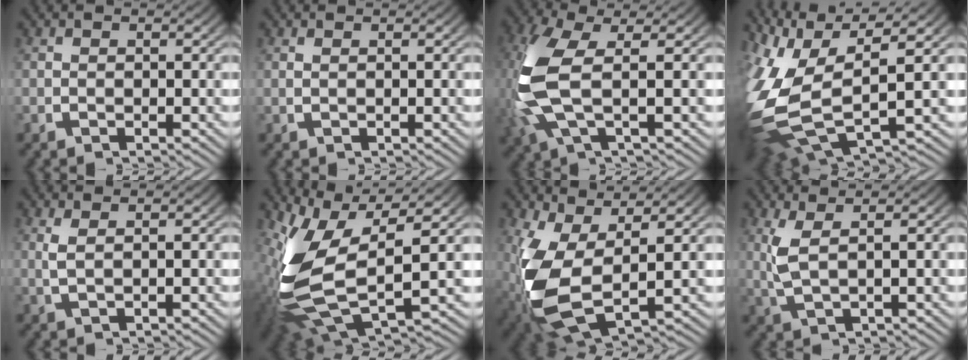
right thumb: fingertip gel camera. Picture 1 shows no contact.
{"total": 0.0}
{"total": 9.2, "force": [0.3, 4.3, 8.1], "torque": [-0.209, -0.013, 0.019]}
{"total": 15.8, "force": [-1.2, 10.2, 12.0], "torque": [-0.294, -0.063, 0.010]}
{"total": 1.7, "force": [0.8, 0.3, 1.5], "torque": [-0.035, -0.002, 0.020]}
{"total": 15.7, "force": [-1.0, 9.2, 12.7], "torque": [-0.288, -0.056, 0.014]}
{"total": 11.7, "force": [-1.1, 7.2, 9.1], "torque": [-0.244, -0.060, 0.015]}
{"total": 3.8, "force": [1.2, 1.6, 3.2], "torque": [-0.083, -0.003, 0.031]}